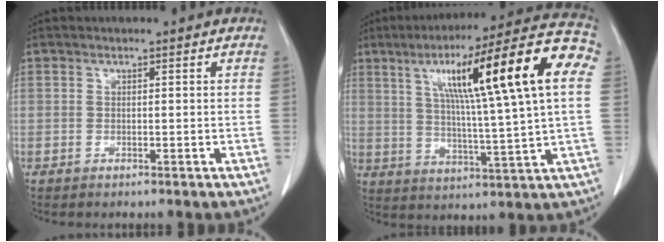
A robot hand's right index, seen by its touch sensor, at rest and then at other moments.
{"total": 22.0, "force": [5.9, 0.6, 21.2], "torque": [-0.314, 0.031, 0.082]}